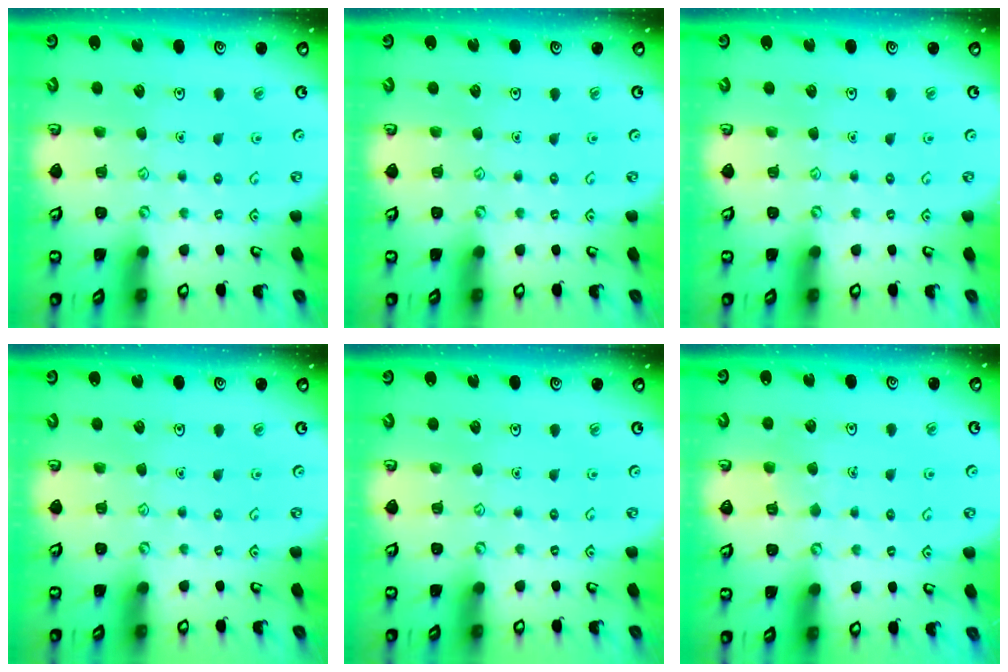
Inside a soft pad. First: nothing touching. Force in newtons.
{"total": 0.0}
{"total": 0.0}
{"total": 0.0}
{"total": 0.0}
{"total": 4.2, "press": 4.2, "slide": 0.3}